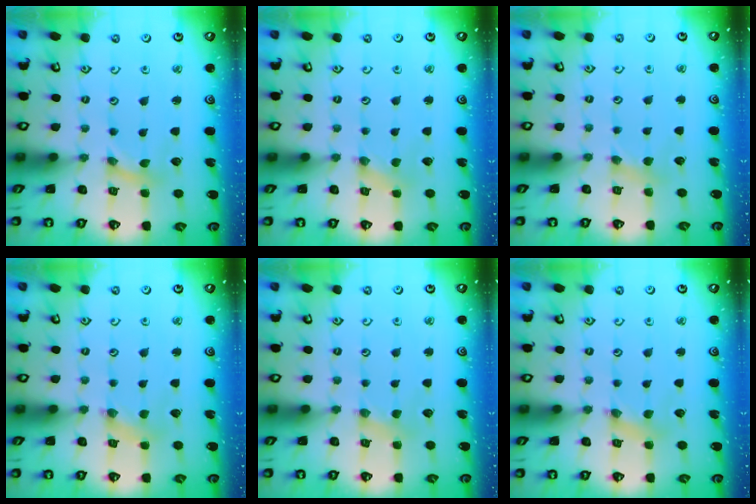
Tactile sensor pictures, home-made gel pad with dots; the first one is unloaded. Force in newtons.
{"total": 0.0}
{"total": 3.6, "press": 3.6, "slide": 0.5}
{"total": 0.9, "press": 0.9, "slide": 0.3}
{"total": 2.2, "press": 2.1, "slide": 0.5}
{"total": 2.3, "press": 2.3, "slide": 0.3}